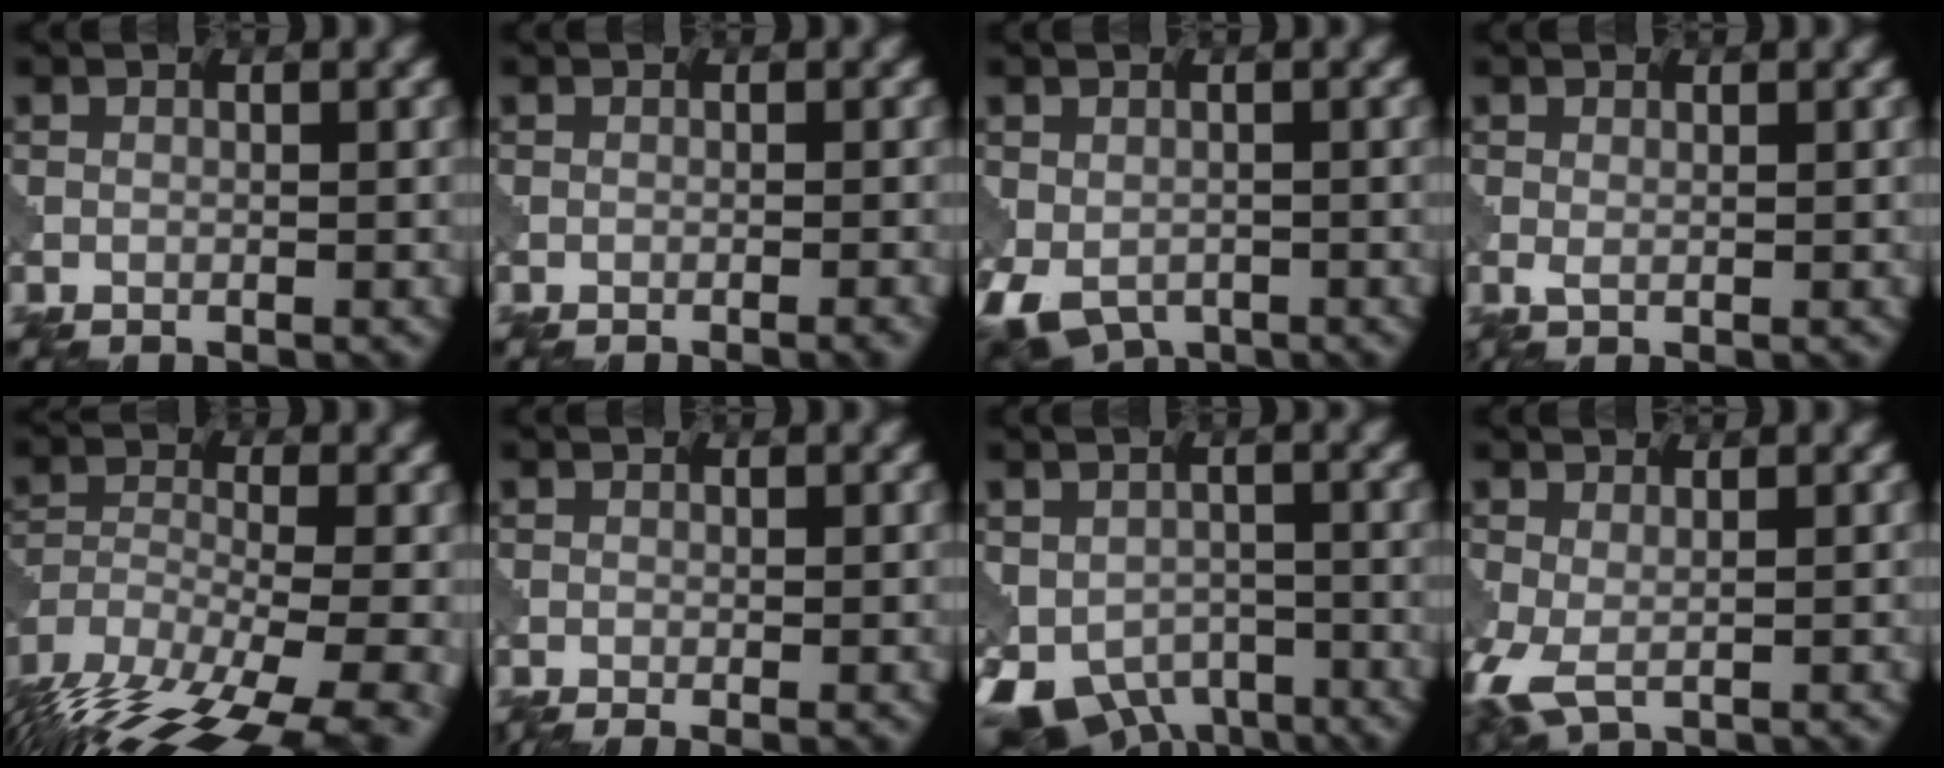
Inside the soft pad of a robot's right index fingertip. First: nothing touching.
{"total": 0.7, "force": [-0.5, -0.1, 0.4], "torque": [-0.006, 0.000, -0.010]}
{"total": 5.6, "force": [-2.6, 3.5, 3.5], "torque": [-0.073, -0.024, -0.036]}
{"total": 0.7, "force": [0.3, 0.1, 0.7], "torque": [-0.020, 0.000, 0.004]}
{"total": 14.3, "force": [-9.8, 5.5, 8.8], "torque": [-0.162, -0.026, -0.139]}
{"total": 0.6, "force": [-0.3, -0.1, 0.6], "torque": [-0.010, -0.005, -0.008]}
{"total": 8.1, "force": [-4.3, 4.9, 4.9], "torque": [-0.091, -0.023, -0.072]}
{"total": 3.1, "force": [-0.1, 1.5, 2.8], "torque": [-0.075, -0.003, -0.005]}